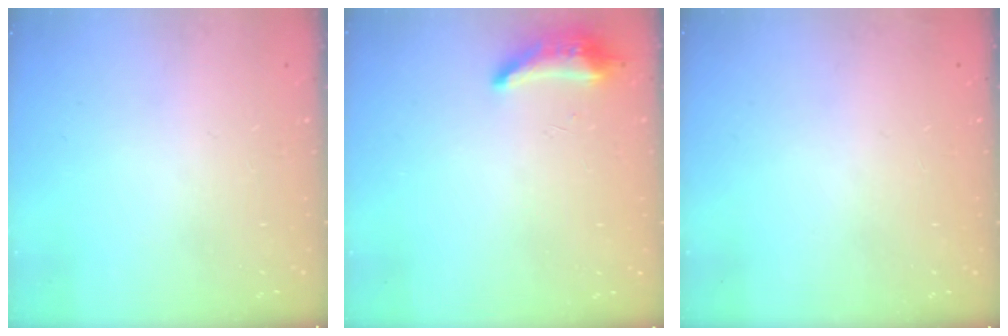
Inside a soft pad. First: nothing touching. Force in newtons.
{"total": 14.6, "press": 9.9, "slide": 10.8}
{"total": 2.2, "press": 2.1, "slide": 0.8}